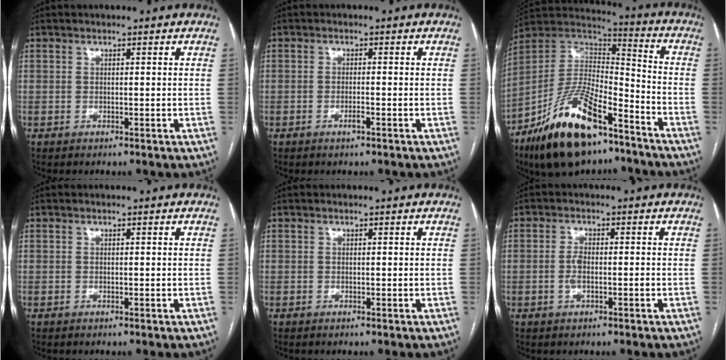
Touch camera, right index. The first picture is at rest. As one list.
[{"total": 1.5, "force": [-0.8, 0.2, 1.2], "torque": [-0.025, -0.001, -0.013]}, {"total": 20.5, "force": [-13.5, 6.7, 13.9], "torque": [-0.269, 0.004, -0.238]}, {"total": 0.0}, {"total": 0.0}, {"total": 2.6, "force": [-0.6, 1.0, 2.3], "torque": [-0.054, 0.003, -0.010]}]